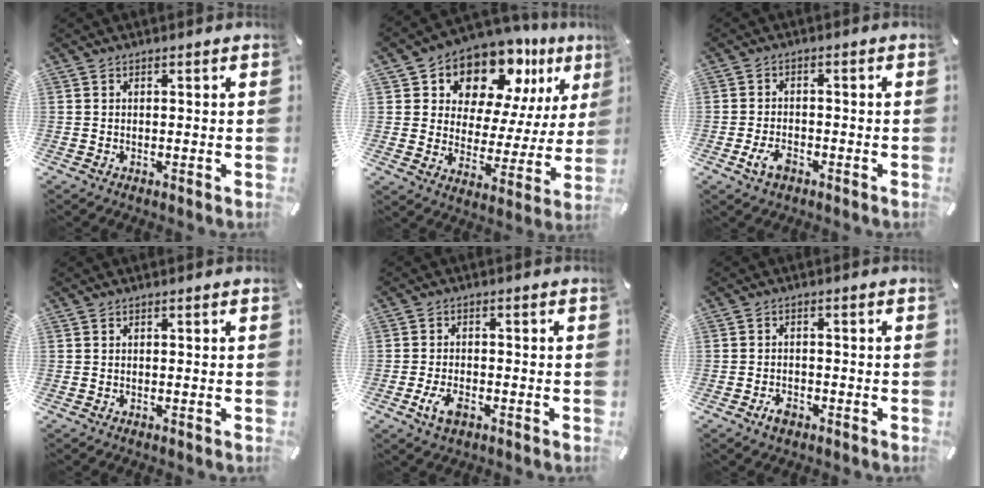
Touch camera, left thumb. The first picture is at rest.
{"total": 13.2, "force": [10.8, 7.0, 2.7], "torque": [-0.050, -0.107, 0.190]}
{"total": 4.4, "force": [-2.1, 2.6, 2.8], "torque": [-0.067, 0.003, -0.042]}
{"total": 0.0}
{"total": 4.6, "force": [-2.1, 2.5, 3.2], "torque": [-0.072, 0.004, -0.039]}
{"total": 2.9, "force": [-1.8, 1.9, 1.4], "torque": [-0.033, 0.005, -0.035]}